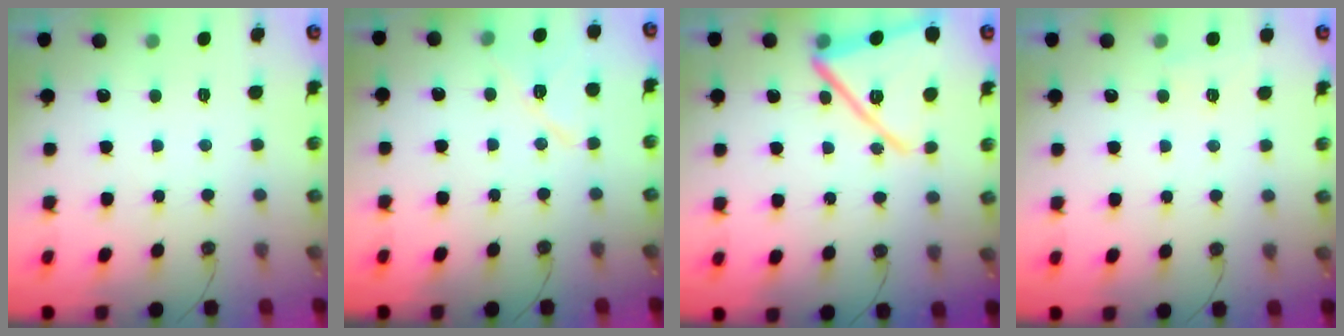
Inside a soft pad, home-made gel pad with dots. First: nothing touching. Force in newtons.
{"total": 9.9, "press": 9.0, "slide": 4.1}
{"total": 18.7, "press": 18.4, "slide": 3.3}
{"total": 2.6, "press": 2.4, "slide": 0.9}